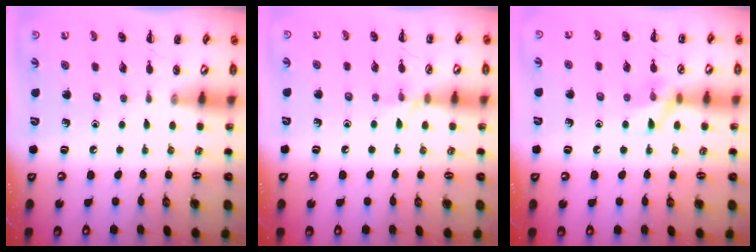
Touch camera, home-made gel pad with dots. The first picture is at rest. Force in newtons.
{"total": 5.0, "press": 4.8, "slide": 1.5}
{"total": 7.7, "press": 7.5, "slide": 1.4}